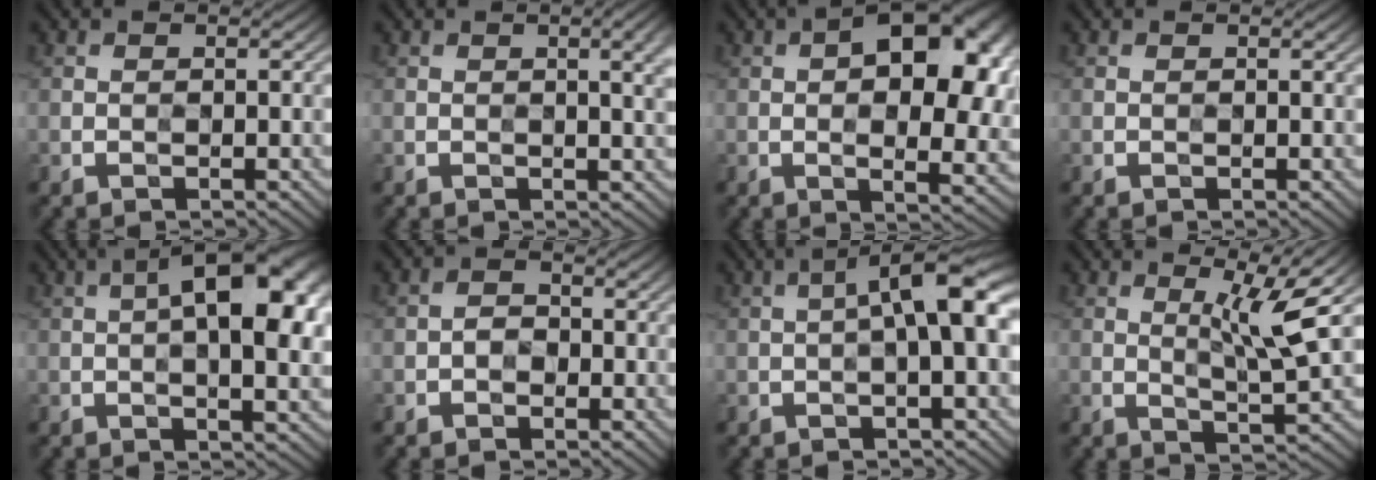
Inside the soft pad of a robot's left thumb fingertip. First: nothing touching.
{"total": 4.0, "force": [1.2, 1.0, 3.7], "torque": [-0.051, 0.005, 0.018]}
{"total": 17.2, "force": [4.4, 9.0, 14.0], "torque": [-0.180, 0.028, 0.046]}
{"total": 0.0}
{"total": 13.0, "force": [2.4, 5.5, 11.6], "torque": [-0.148, 0.023, 0.017]}
{"total": 1.5, "force": [-0.7, 1.2, 0.5], "torque": [-0.011, 0.002, -0.018]}
{"total": 7.2, "force": [0.7, 1.7, 7.0], "torque": [-0.111, 0.021, 0.003]}
{"total": 6.4, "force": [2.3, 0.9, 5.9], "torque": [-0.100, -0.004, 0.040]}